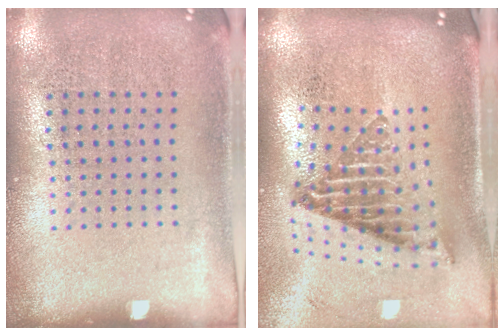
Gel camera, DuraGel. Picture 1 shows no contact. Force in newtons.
{"total": 2.4, "press": 1.6, "slide": 1.8}